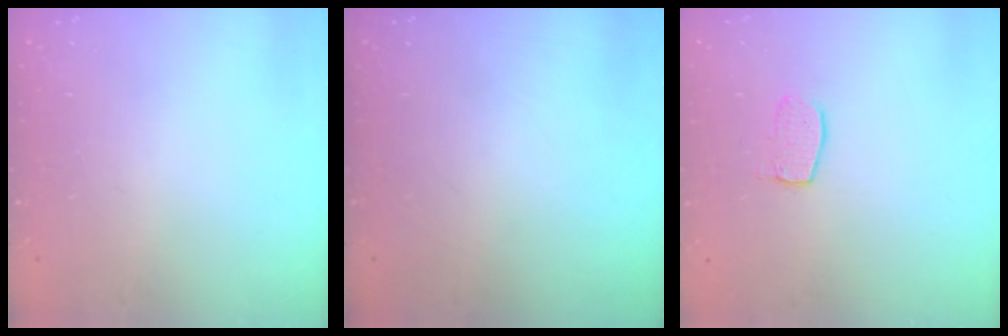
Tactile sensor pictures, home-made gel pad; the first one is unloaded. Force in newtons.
{"total": 0.0}
{"total": 7.1, "press": 7.1, "slide": 0.3}